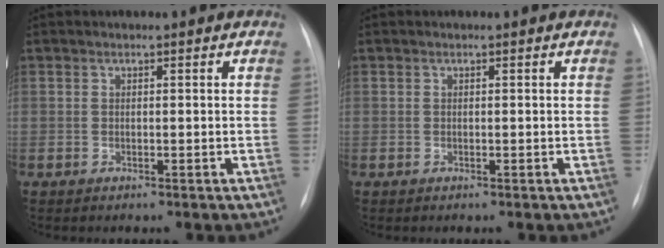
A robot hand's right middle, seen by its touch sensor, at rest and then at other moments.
{"total": 0.0}